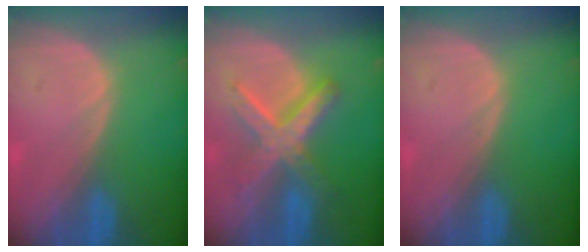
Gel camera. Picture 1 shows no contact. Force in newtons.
{"total": 7.6, "press": 7.6, "slide": 0.5}
{"total": 0.0}